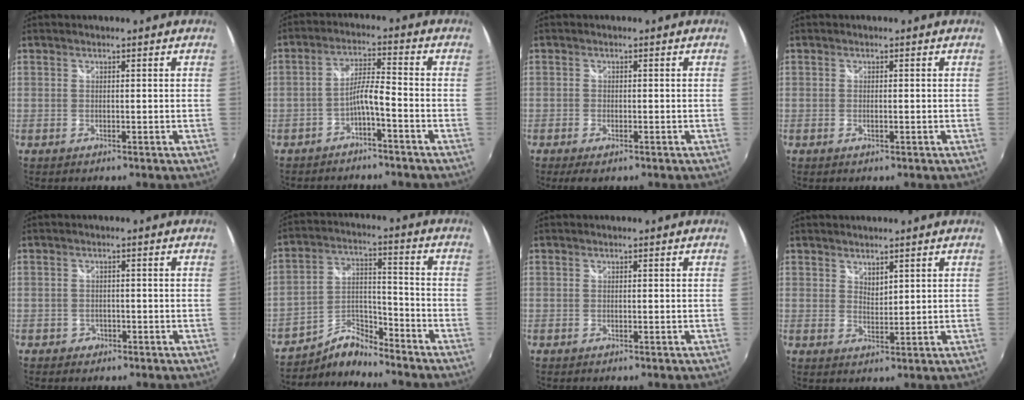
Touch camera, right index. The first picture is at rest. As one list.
[{"total": 4.6, "force": [-3.0, 0.2, 3.5], "torque": [-0.080, 0.011, -0.053]}, {"total": 3.1, "force": [-2.0, 1.2, 2.1], "torque": [-0.048, -0.008, -0.033]}, {"total": 1.0, "force": [-0.2, 0.1, 0.9], "torque": [-0.019, 0.000, -0.005]}, {"total": 2.0, "force": [-1.1, 1.6, 0.3], "torque": [-0.010, 0.003, -0.013]}, {"total": 7.5, "force": [-7.2, 1.7, 1.4], "torque": [-0.033, 0.035, -0.145]}, {"total": 0.0}, {"total": 2.3, "force": [1.9, 0.9, 0.8], "torque": [-0.010, -0.001, 0.034]}]